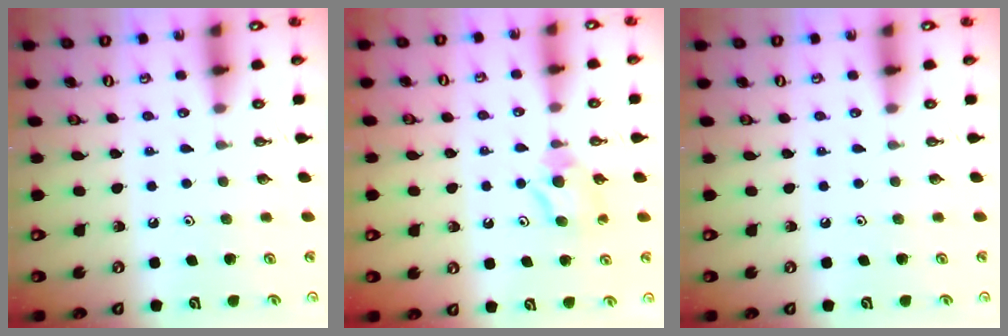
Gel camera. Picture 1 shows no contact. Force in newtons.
{"total": 6.7, "press": 6.7, "slide": 0.4}
{"total": 0.0}